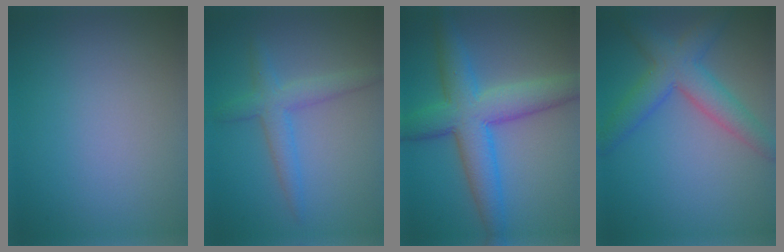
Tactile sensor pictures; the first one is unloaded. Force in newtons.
{"total": 2.9, "press": 2.9, "slide": 0.1}
{"total": 7.2, "press": 7.2, "slide": 0.1}
{"total": 4.9, "press": 4.9, "slide": 0.3}